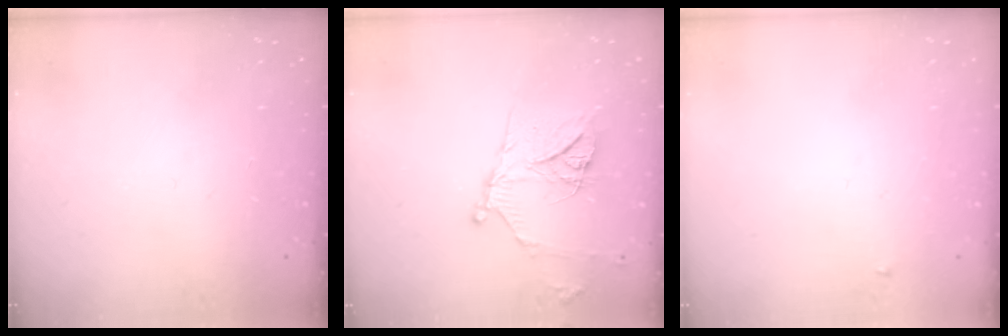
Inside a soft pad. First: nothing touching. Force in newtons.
{"total": 15.6, "press": 15.5, "slide": 1.4}
{"total": 2.3, "press": 2.3, "slide": 0.2}